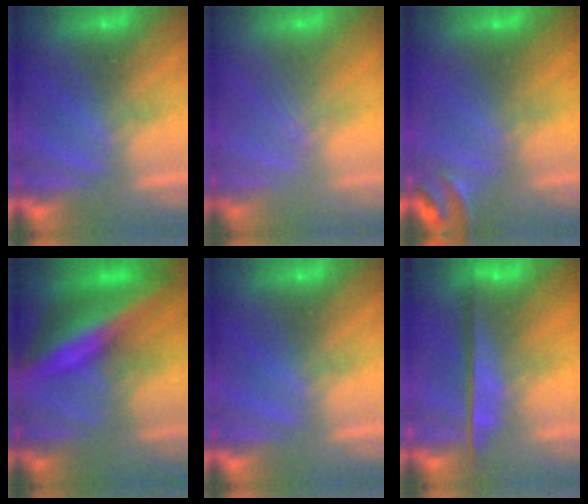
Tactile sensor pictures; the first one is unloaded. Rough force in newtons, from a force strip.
{"total": 2.4}
{"total": 2.7}
{"total": 9.0}
{"total": 0.0}
{"total": 8.7}